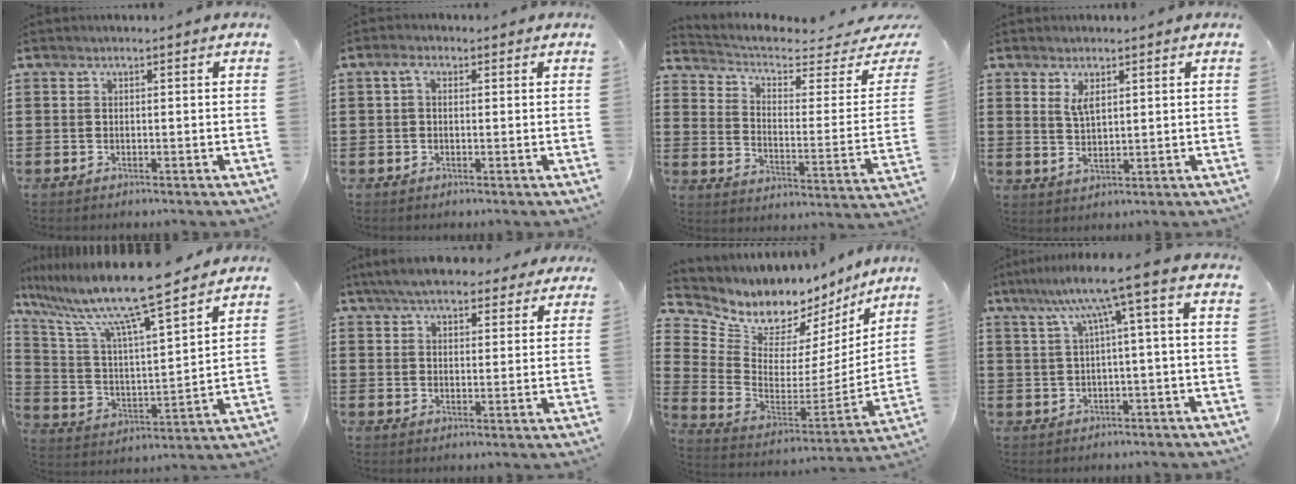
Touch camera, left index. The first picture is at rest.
{"total": 2.0, "force": [0.3, 1.3, 1.5], "torque": [-0.034, 0.010, 0.002]}
{"total": 3.9, "force": [2.9, 1.3, 2.2], "torque": [-0.061, -0.030, 0.045]}
{"total": 3.3, "force": [1.7, 1.3, 2.5], "torque": [-0.054, 0.004, 0.030]}
{"total": 12.3, "force": [10.3, 0.3, 6.8], "torque": [-0.165, -0.070, 0.169]}
{"total": 6.5, "force": [5.8, 1.5, 2.5], "torque": [-0.067, -0.007, 0.108]}
{"total": 7.0, "force": [5.4, 4.2, 1.4], "torque": [-0.061, -0.052, 0.097]}
{"total": 7.5, "force": [2.0, -0.4, 7.2], "torque": [-0.143, -0.004, 0.026]}